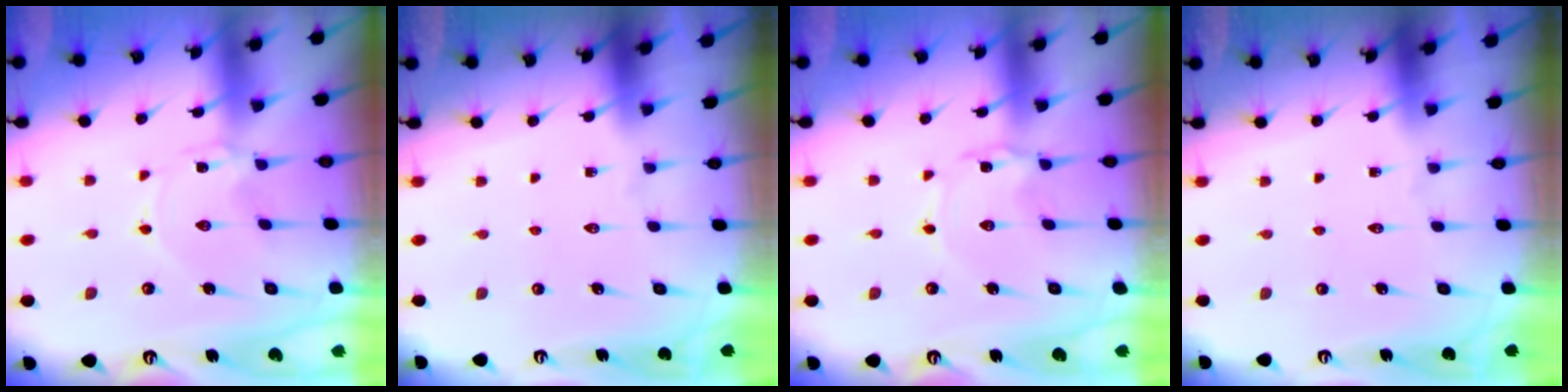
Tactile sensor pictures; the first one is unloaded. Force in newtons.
{"total": 0.0}
{"total": 1.2, "press": 1.2, "slide": 0.1}
{"total": 0.0}